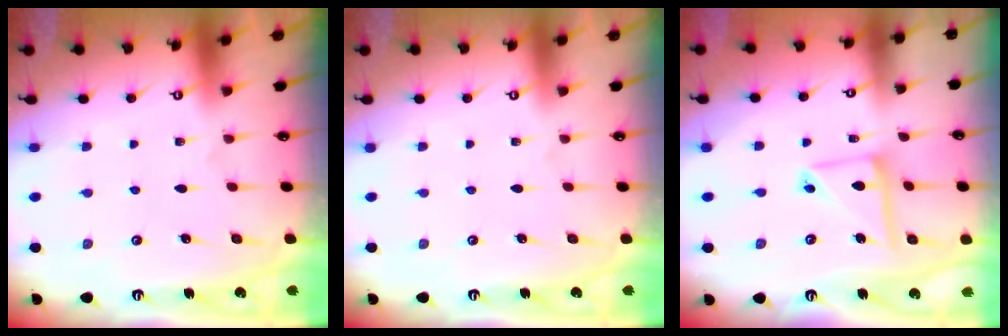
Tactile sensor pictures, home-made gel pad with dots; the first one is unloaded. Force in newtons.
{"total": 0.0}
{"total": 10.8, "press": 10.8, "slide": 1.1}